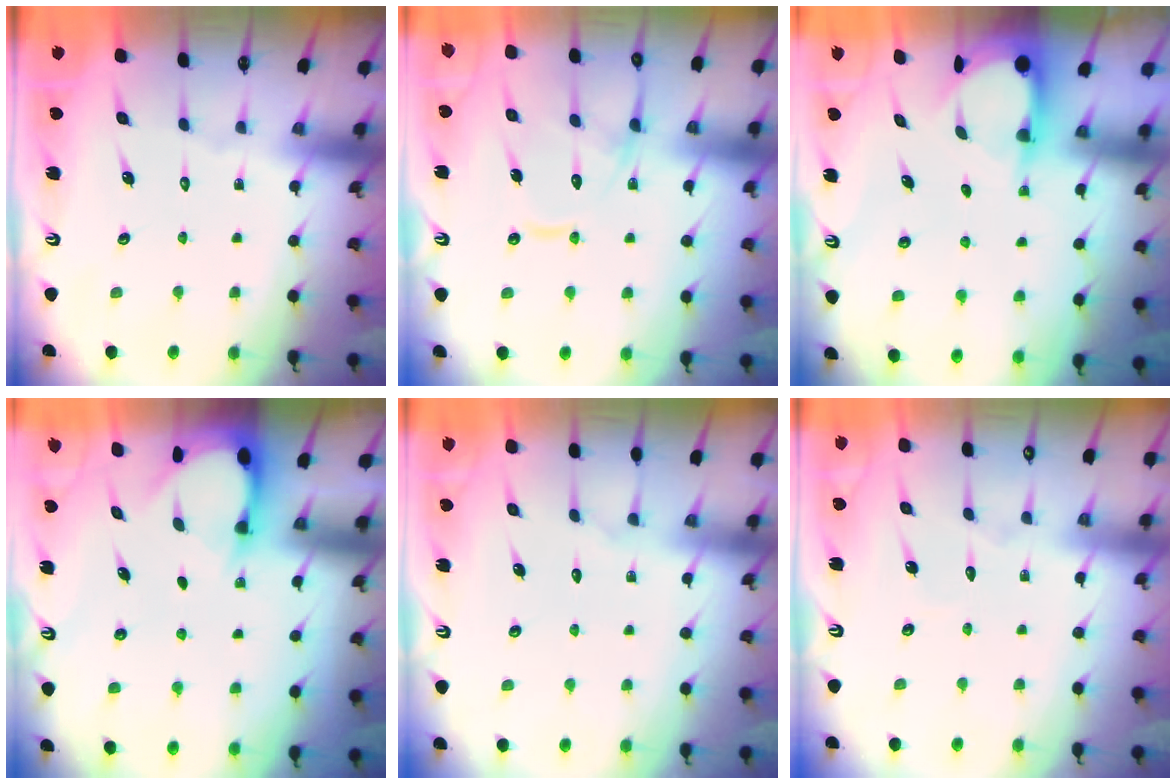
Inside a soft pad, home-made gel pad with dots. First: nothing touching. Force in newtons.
{"total": 14.1, "press": 14.0, "slide": 1.3}
{"total": 3.9, "press": 3.9, "slide": 0.3}
{"total": 3.0, "press": 3.0, "slide": 0.3}
{"total": 2.6, "press": 2.6, "slide": 0.4}
{"total": 3.1, "press": 3.1, "slide": 0.4}